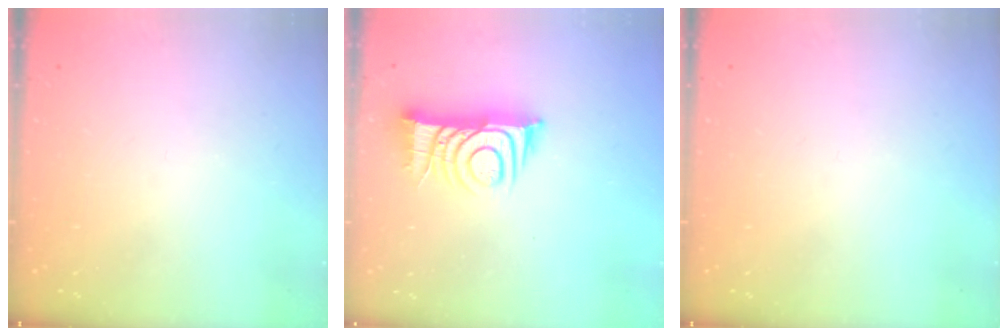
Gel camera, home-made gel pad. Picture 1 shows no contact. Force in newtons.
{"total": 11.7, "press": 11.6, "slide": 0.9}
{"total": 0.0}